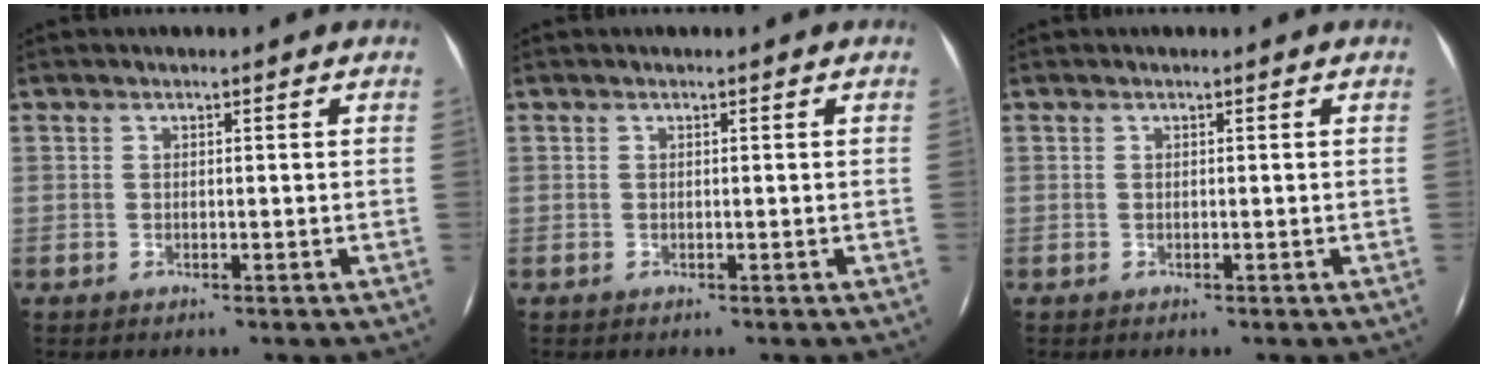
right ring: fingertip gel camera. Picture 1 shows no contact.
{"total": 0.0}
{"total": 0.0}